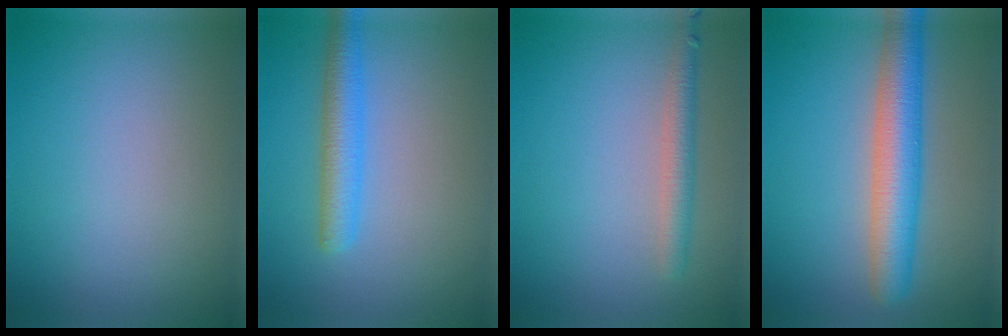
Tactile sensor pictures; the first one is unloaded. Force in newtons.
{"total": 3.5, "press": 3.5, "slide": 0.1}
{"total": 2.3, "press": 2.3, "slide": 0.1}
{"total": 5.9, "press": 5.9, "slide": 0.1}